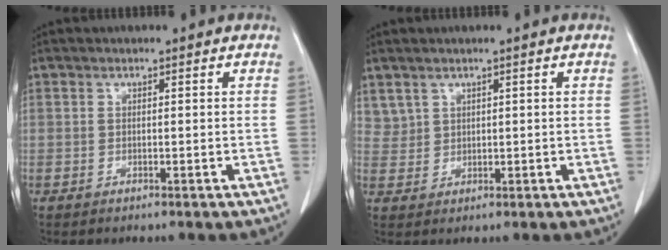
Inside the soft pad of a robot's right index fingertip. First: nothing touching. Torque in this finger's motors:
{"motor_torque": [-0.28, 0.38, -0.16, -0.02]}